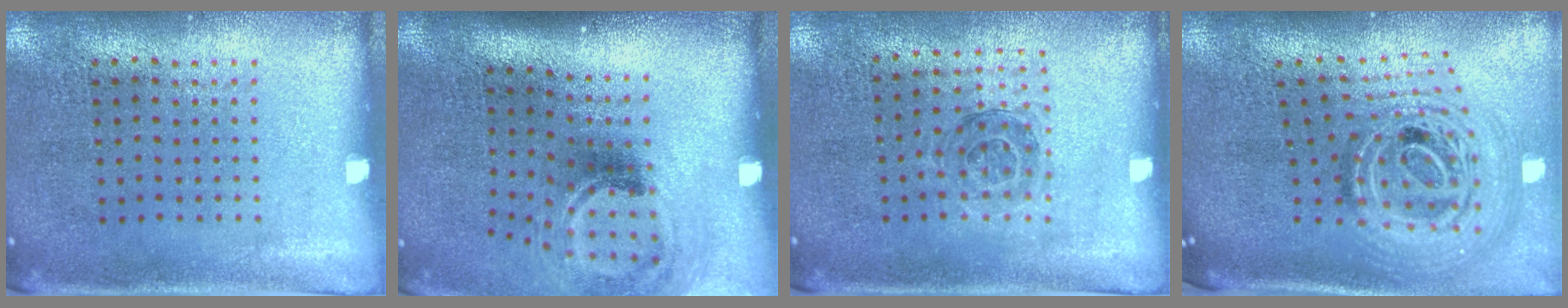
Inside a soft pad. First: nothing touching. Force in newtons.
{"total": 2.0, "press": 1.3, "slide": 1.5}
{"total": 1.0, "press": 1.0, "slide": 0.2}
{"total": 2.4, "press": 1.7, "slide": 1.6}